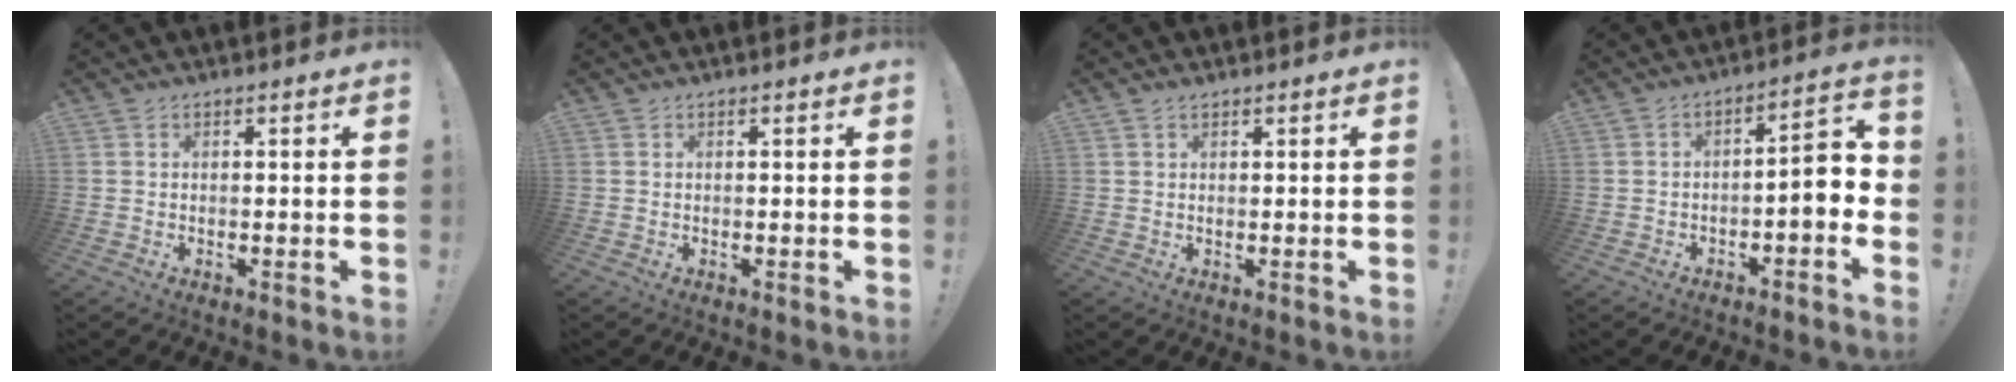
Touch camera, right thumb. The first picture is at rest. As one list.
[{"total": 0.0}, {"total": 0.8, "force": [0.6, 0.4, 0.4], "torque": [-0.007, -0.001, 0.012]}, {"total": 5.4, "force": [-2.5, 1.2, 4.6], "torque": [-0.072, 0.003, -0.048]}]